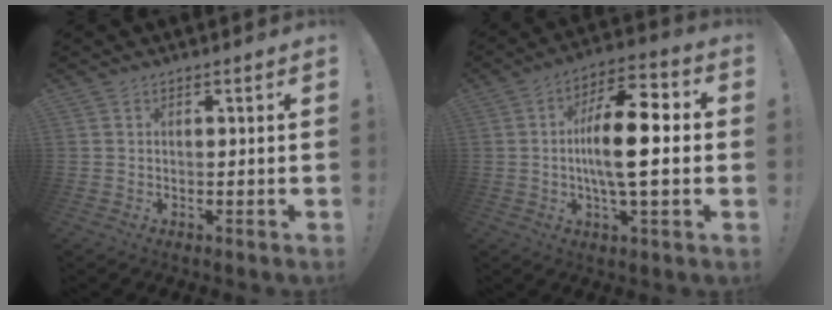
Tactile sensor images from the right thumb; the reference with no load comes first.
{"total": 16.5, "force": [-0.8, 5.3, 15.6], "torque": [-0.271, 0.005, -0.023]}